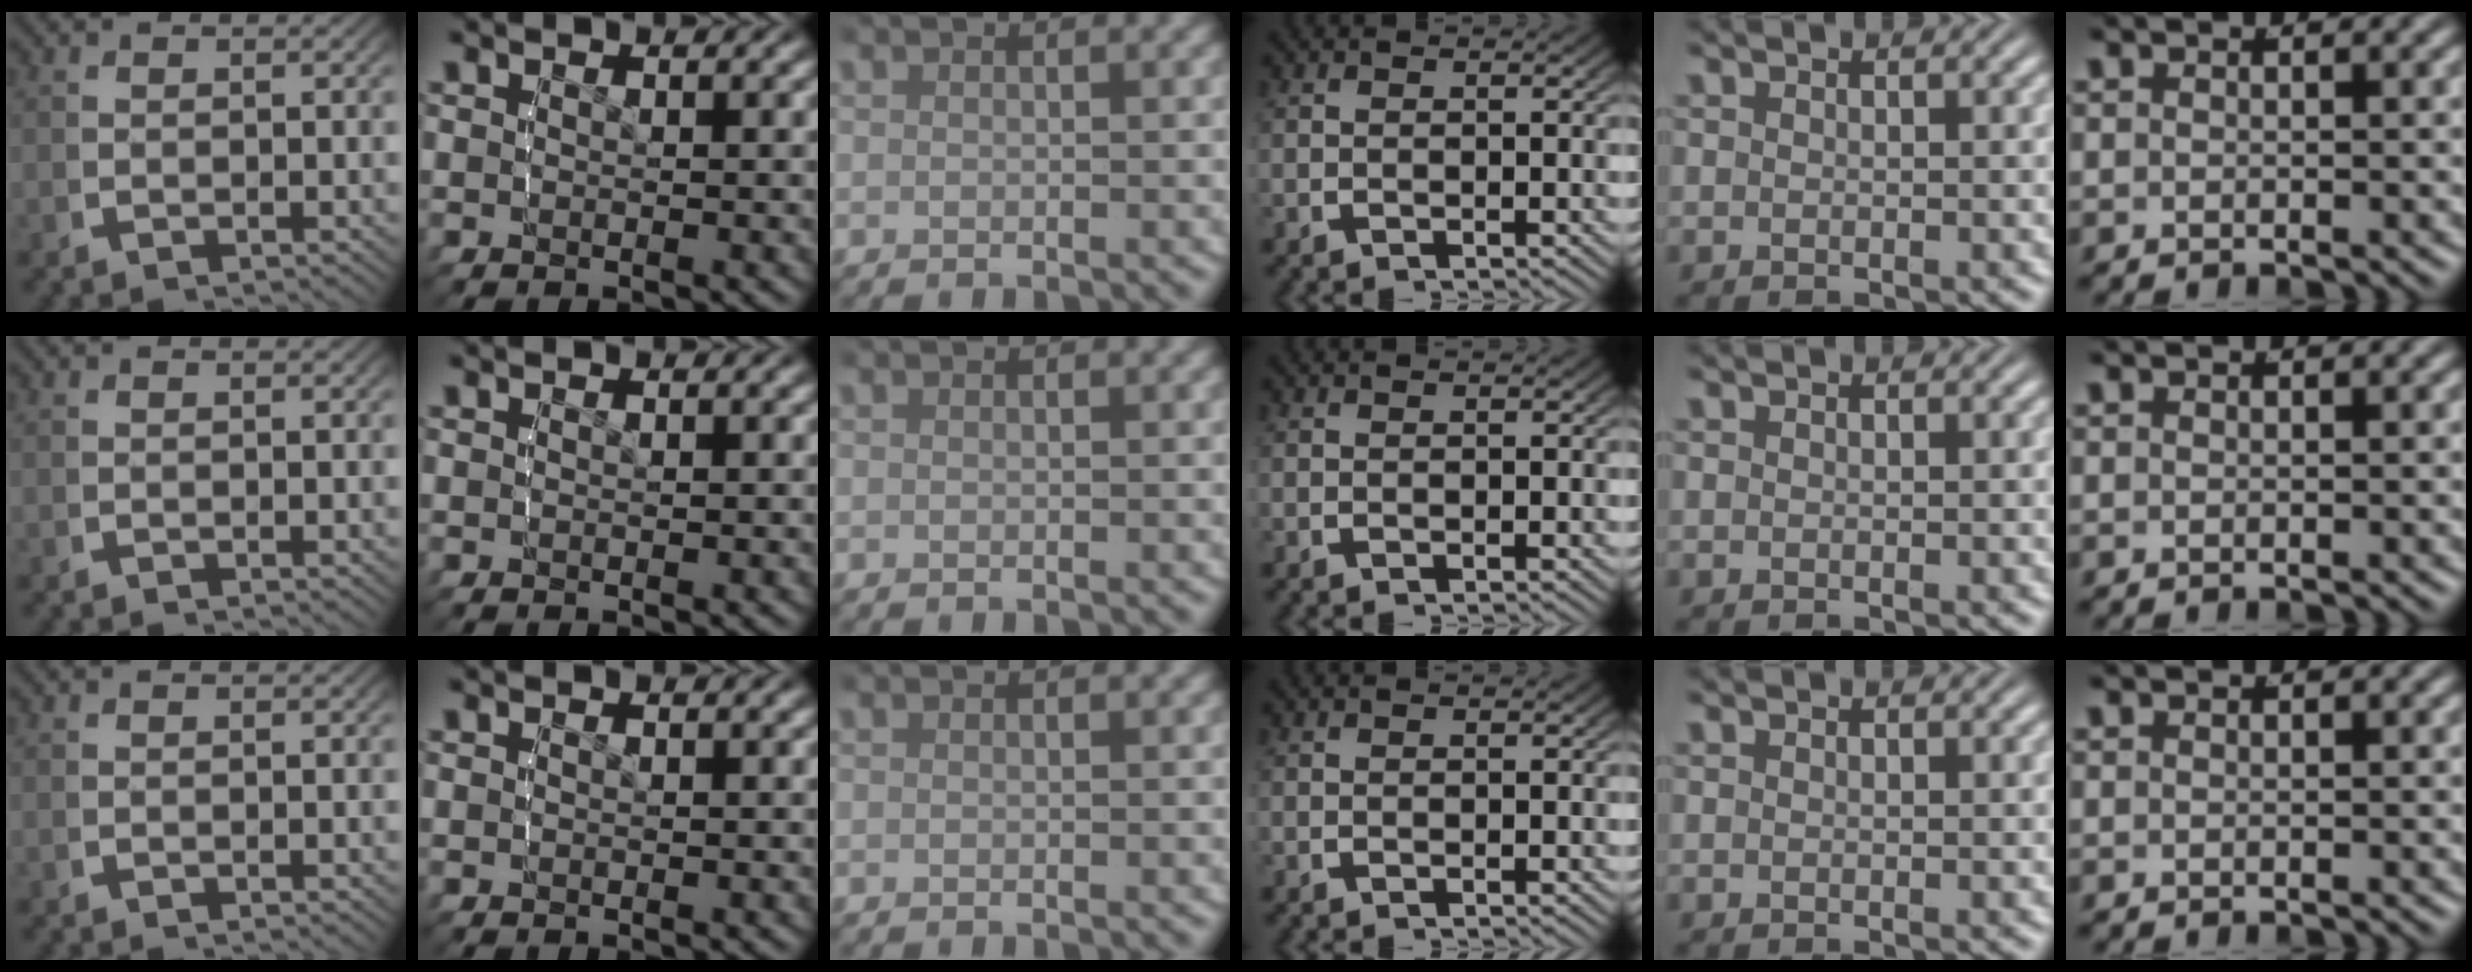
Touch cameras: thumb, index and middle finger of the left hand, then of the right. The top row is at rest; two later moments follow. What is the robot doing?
{"motion": "lift_and_place", "object": "bottle"}